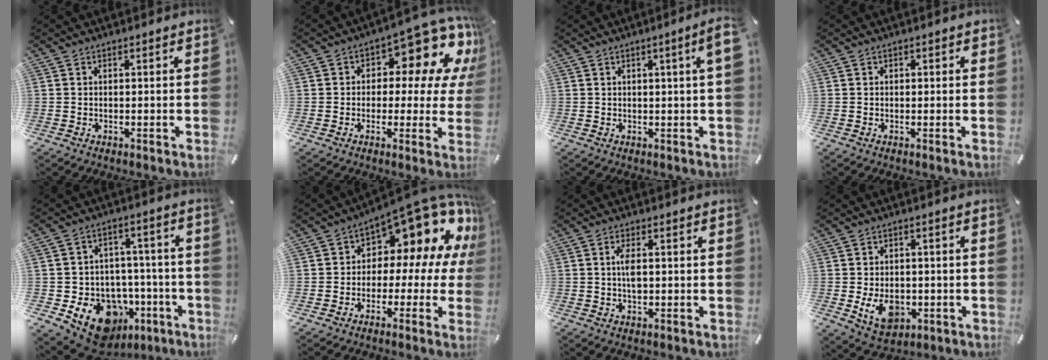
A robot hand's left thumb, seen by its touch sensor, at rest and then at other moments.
{"total": 12.0, "force": [6.0, 7.0, 7.8], "torque": [-0.093, -0.051, 0.100]}
{"total": 4.3, "force": [1.3, 0.3, 4.1], "torque": [-0.068, -0.002, 0.018]}
{"total": 0.6, "force": [0.1, 0.6, 0.2], "torque": [-0.003, 0.005, 0.000]}
{"total": 15.8, "force": [-7.8, 11.3, 7.7], "torque": [-0.101, 0.046, -0.119]}
{"total": 13.6, "force": [7.9, 7.0, 8.6], "torque": [-0.112, -0.082, 0.128]}
{"total": 3.7, "force": [0.3, 1.5, 3.4], "torque": [-0.075, 0.001, 0.002]}
{"total": 8.6, "force": [-1.8, 6.4, 5.4], "torque": [-0.091, 0.002, -0.029]}